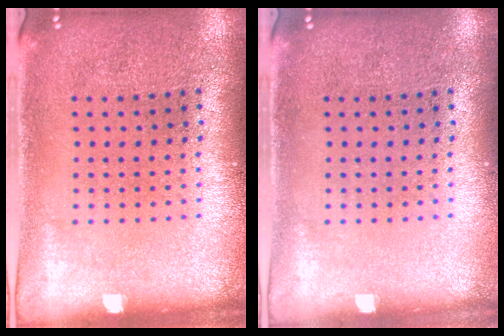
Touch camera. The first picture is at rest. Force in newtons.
{"total": 0.0}